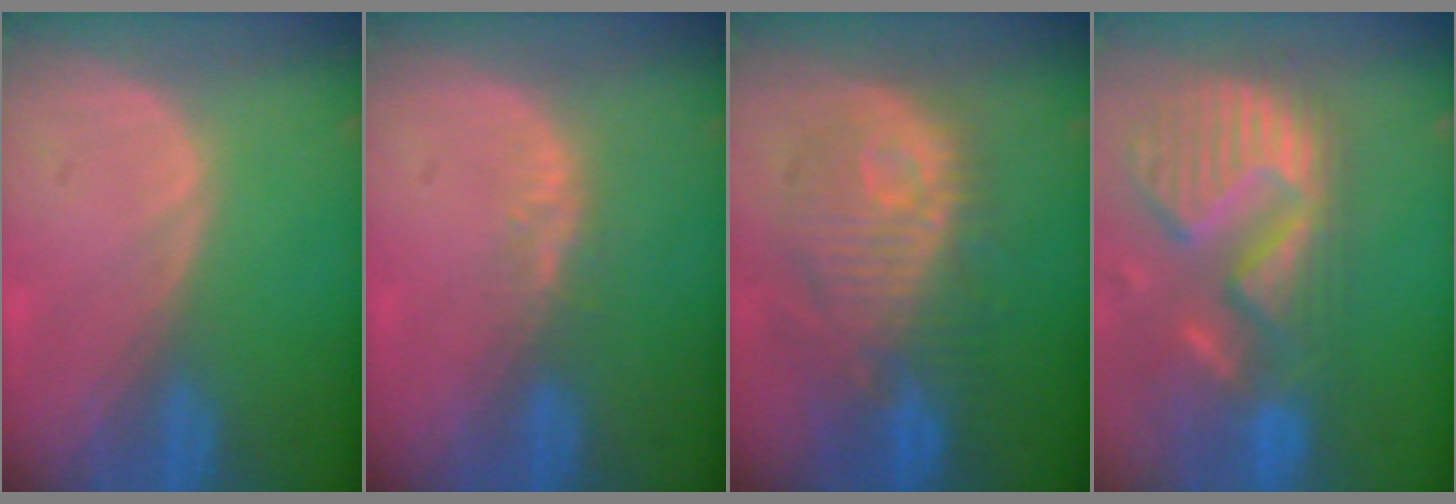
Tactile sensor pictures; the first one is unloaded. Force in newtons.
{"total": 2.8, "press": 2.1, "slide": 1.8}
{"total": 11.0, "press": 10.6, "slide": 3.1}
{"total": 14.1, "press": 11.7, "slide": 7.7}